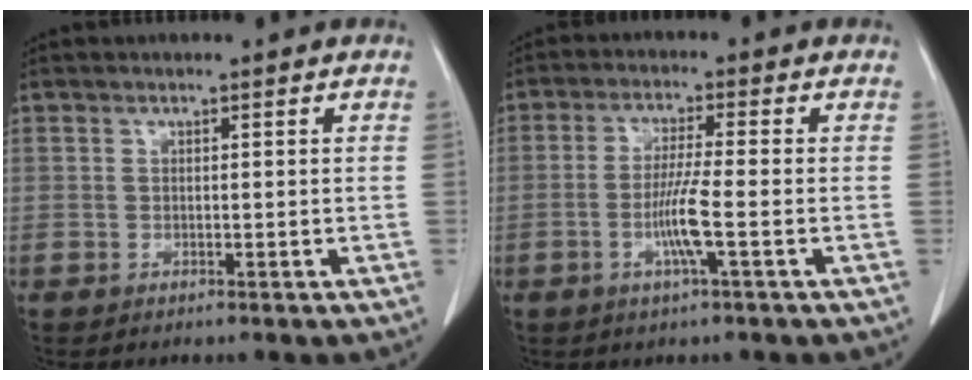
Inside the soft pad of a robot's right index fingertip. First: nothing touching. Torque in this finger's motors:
{"motor_torque": [0.96, -0.12, 0.51, 0.06]}